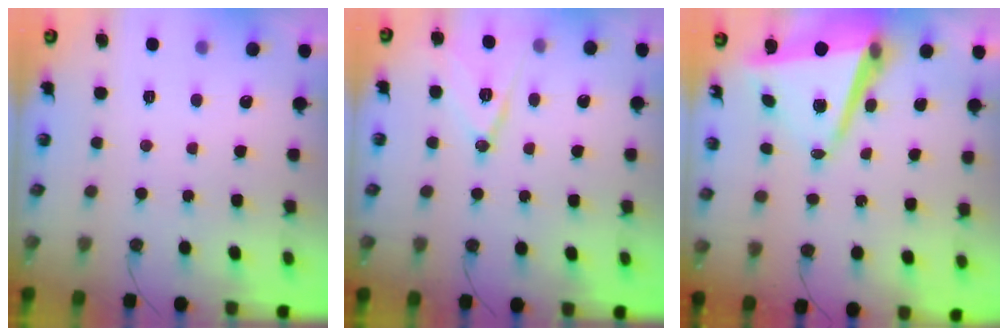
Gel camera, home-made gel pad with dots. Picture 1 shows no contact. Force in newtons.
{"total": 12.7, "press": 12.3, "slide": 3.3}
{"total": 10.4, "press": 10.3, "slide": 1.3}